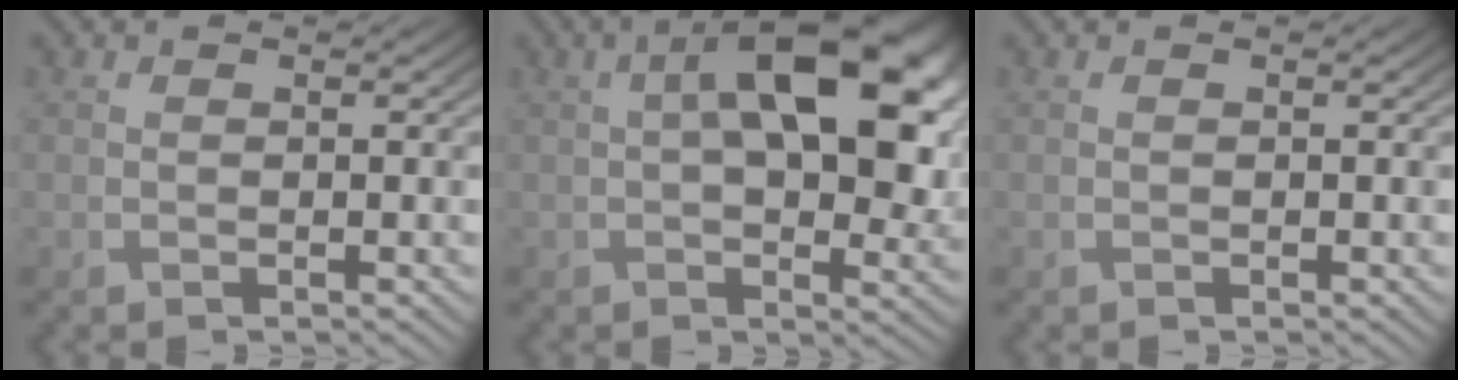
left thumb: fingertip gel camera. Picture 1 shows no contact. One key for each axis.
{"total": 15.0, "fx": 3.6, "fy": 7.5, "fz": 12.5, "tx": -0.188, "ty": 0.005, "tz": 0.062}
{"total": 0.0}